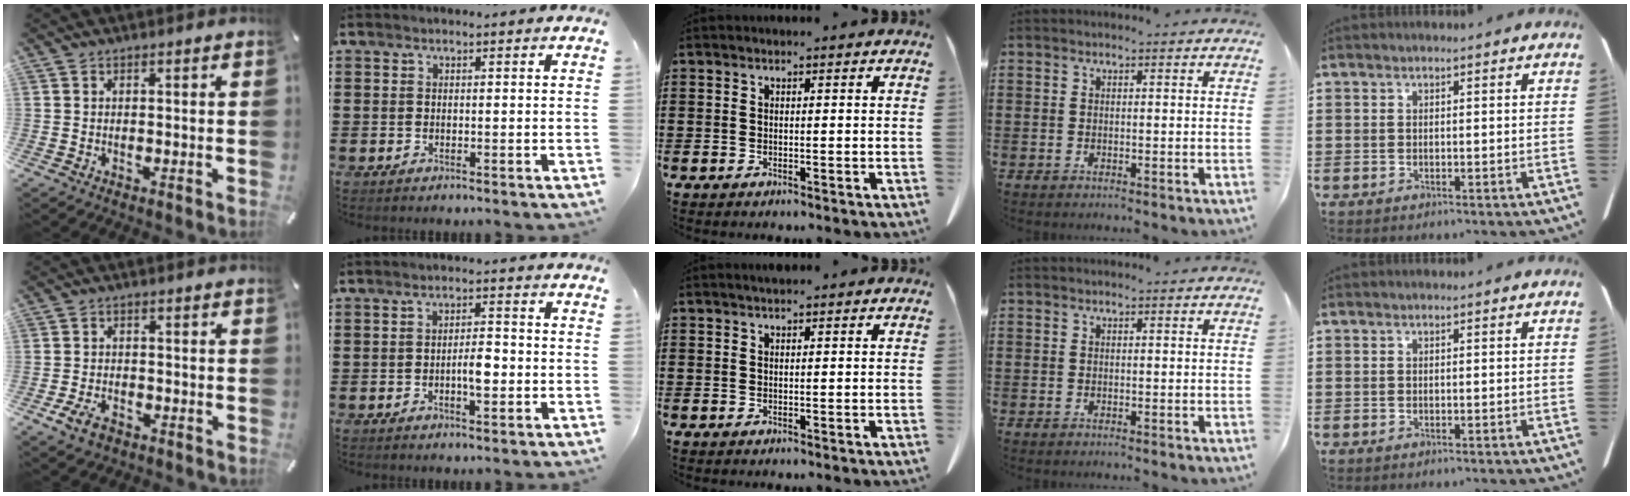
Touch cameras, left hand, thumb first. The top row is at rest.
{"thumb": {"total": 4.5, "force": [-2.7, 2.8, 2.4], "torque": [-0.059, 0.008, -0.053]}, "index": {"total": 3.8, "force": [-0.9, 1.2, 3.5], "torque": [-0.055, 0.002, -0.020]}, "middle": {"total": 0.7, "force": [0.5, 0.1, 0.4], "torque": [-0.008, 0.001, 0.009]}}